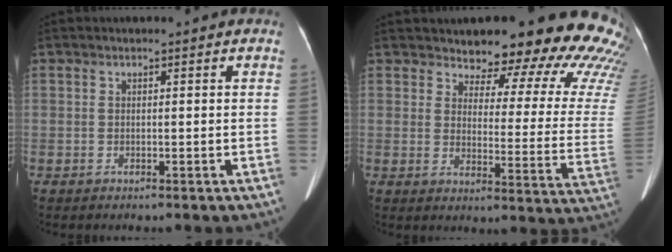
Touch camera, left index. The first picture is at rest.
{"total": 22.5, "force": [20.3, 4.8, 8.4], "torque": [-0.084, -0.110, 0.215]}